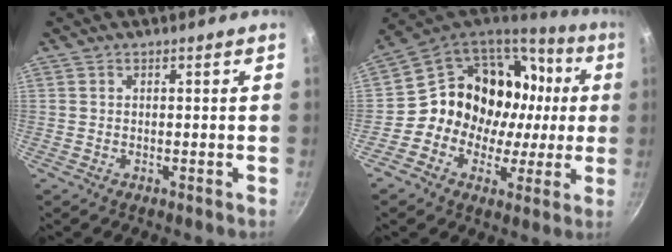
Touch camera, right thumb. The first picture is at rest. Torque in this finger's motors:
{"motor_torque": [-0.48, 1.90, 0.84, -0.91, 0.09]}